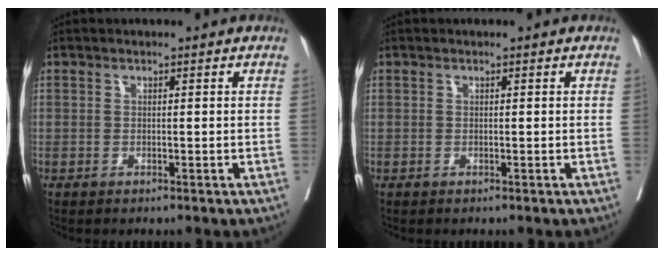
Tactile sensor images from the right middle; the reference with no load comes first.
{"total": 0.0}